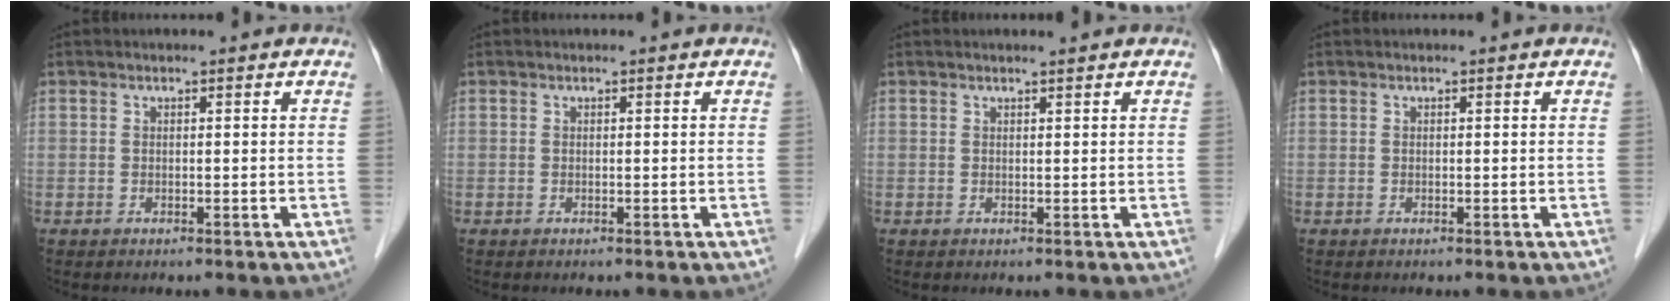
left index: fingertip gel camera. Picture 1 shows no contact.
{"total": 0.0}
{"total": 0.8, "force": [0.8, -0.2, 0.3], "torque": [-0.009, 0.000, 0.015]}
{"total": 0.0}